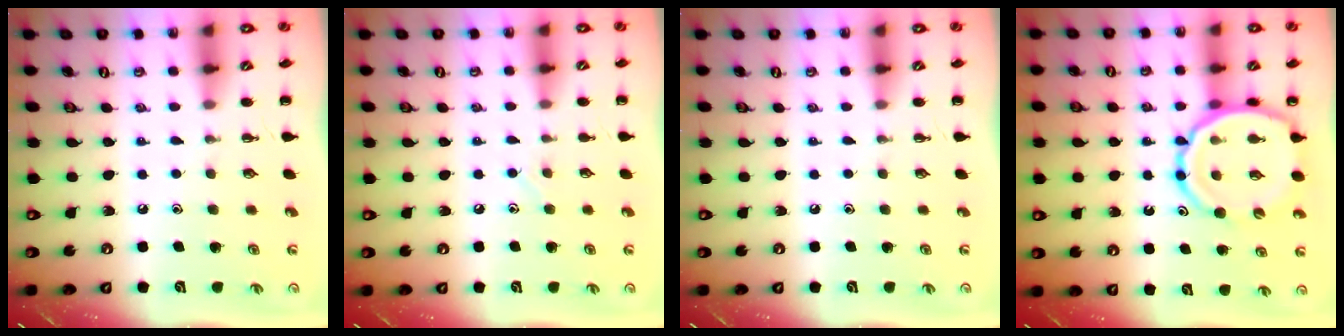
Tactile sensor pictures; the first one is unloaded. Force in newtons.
{"total": 4.5, "press": 4.3, "slide": 1.3}
{"total": 0.0}
{"total": 13.4, "press": 13.0, "slide": 3.0}